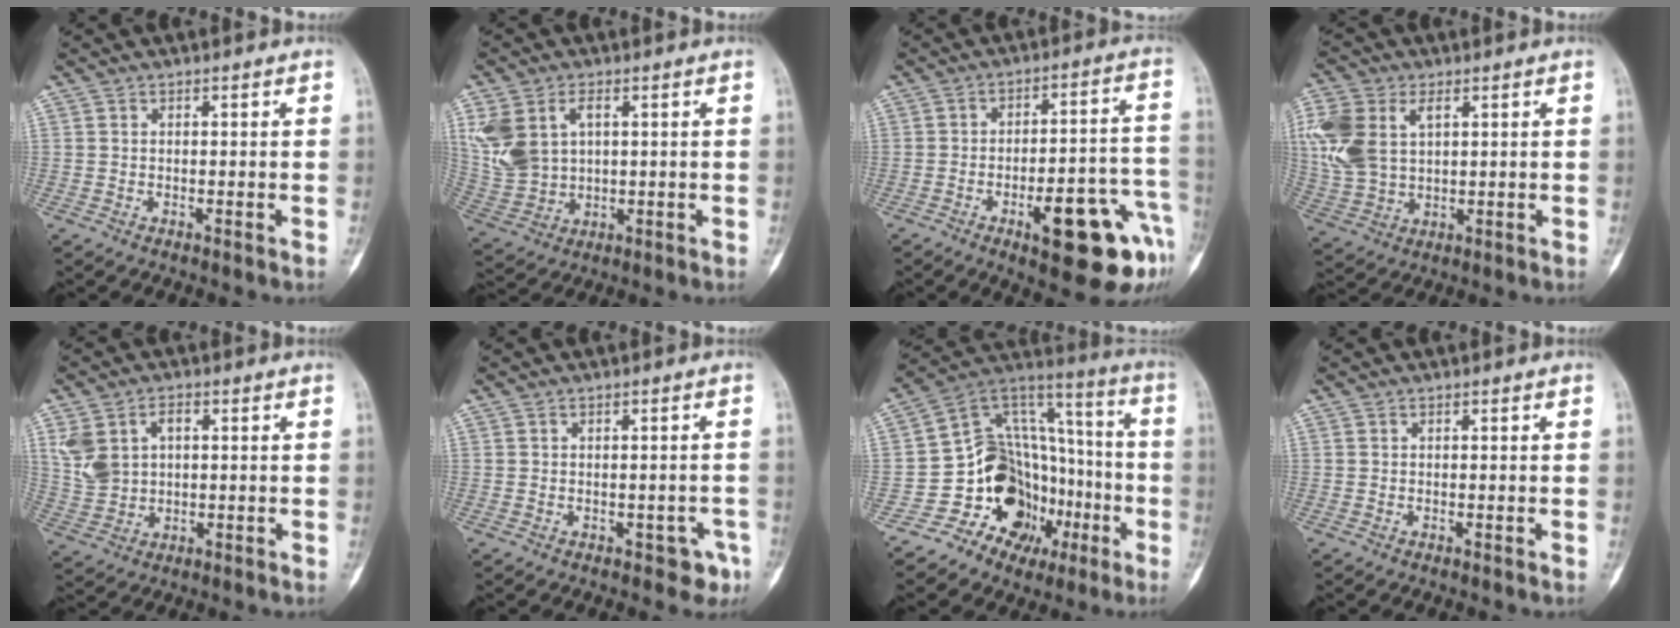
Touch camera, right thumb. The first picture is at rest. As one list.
[{"total": 11.2, "force": [3.2, 7.5, 7.7], "torque": [-0.160, 0.006, 0.076]}, {"total": 17.3, "force": [-7.9, 5.1, 14.5], "torque": [-0.145, 0.051, -0.096]}, {"total": 14.2, "force": [4.1, 9.0, 10.1], "torque": [-0.233, 0.006, 0.085]}, {"total": 8.6, "force": [2.2, 6.2, 5.5], "torque": [-0.094, 0.011, 0.051]}, {"total": 3.7, "force": [-1.8, 2.4, 2.3], "torque": [-0.009, 0.012, -0.015]}, {"total": 21.7, "force": [-8.0, 15.9, 12.4], "torque": [-0.129, 0.113, -0.125]}, {"total": 0.0}]